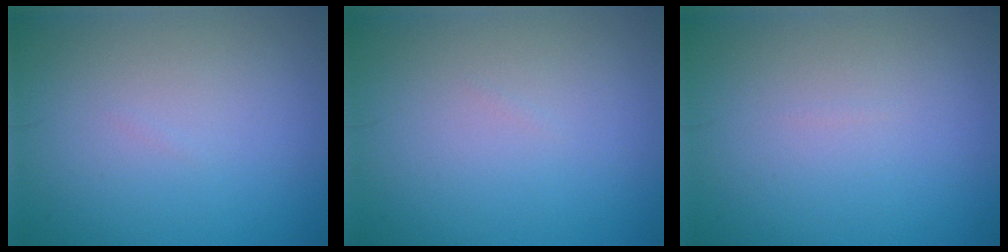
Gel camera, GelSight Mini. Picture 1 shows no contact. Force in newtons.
{"total": 0.0}
{"total": 0.0}